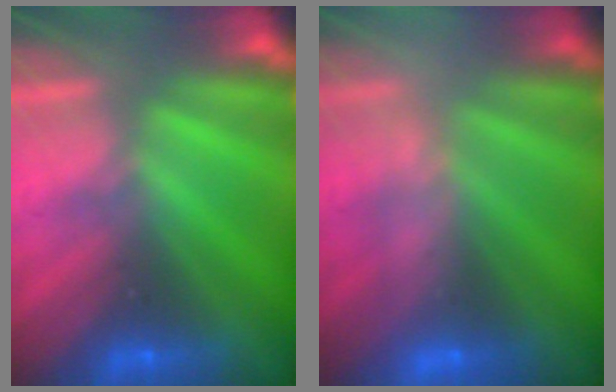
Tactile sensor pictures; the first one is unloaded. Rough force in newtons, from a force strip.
{"total": 2.4}